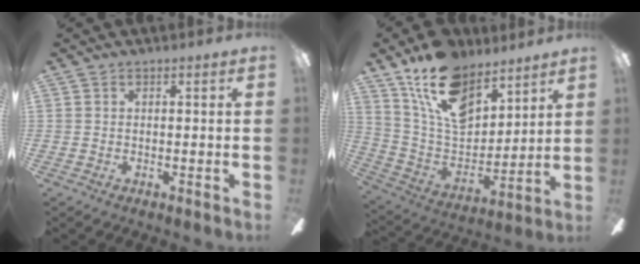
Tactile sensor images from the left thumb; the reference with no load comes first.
{"total": 18.3, "force": [12.4, 9.5, 9.5], "torque": [-0.180, -0.064, 0.230]}